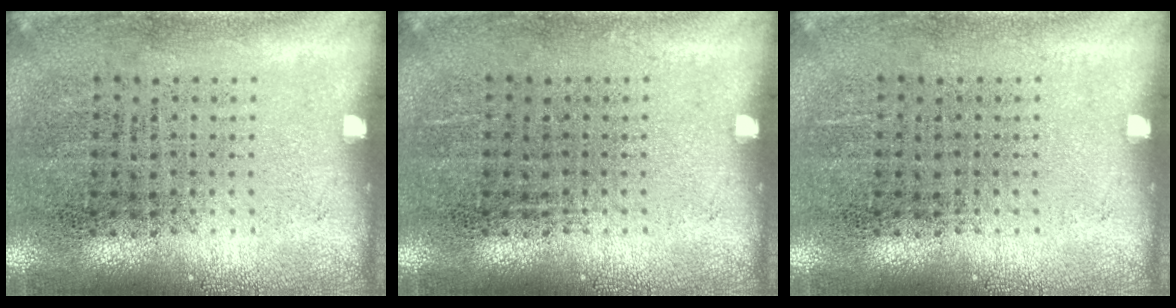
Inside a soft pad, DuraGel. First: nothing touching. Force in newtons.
{"total": 0.0}
{"total": 0.0}